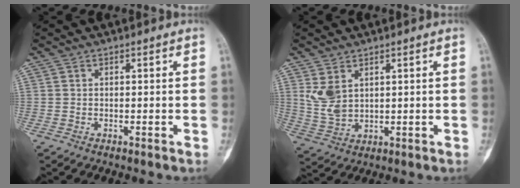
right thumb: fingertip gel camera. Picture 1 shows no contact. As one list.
[{"total": 6.1, "force": [2.5, 3.7, 4.1], "torque": [-0.080, -0.011, 0.065]}]